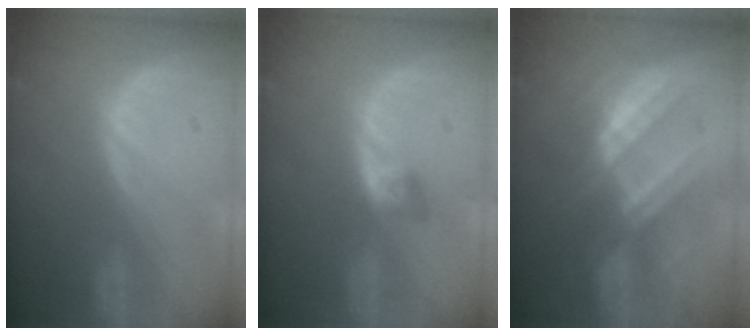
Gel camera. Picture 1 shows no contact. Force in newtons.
{"total": 3.0, "press": 2.7, "slide": 1.3}
{"total": 7.3, "press": 7.3, "slide": 1.0}